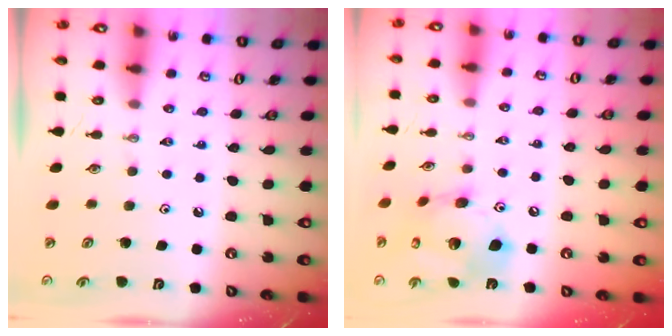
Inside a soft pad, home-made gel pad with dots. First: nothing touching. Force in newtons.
{"total": 16.1, "press": 16.0, "slide": 1.9}